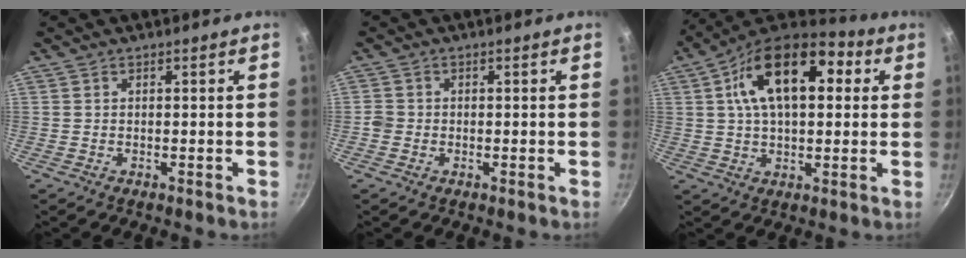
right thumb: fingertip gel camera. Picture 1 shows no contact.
{"total": 1.7, "force": [-0.7, 1.5, 0.5], "torque": [-0.005, 0.006, -0.015]}
{"total": 19.2, "force": [5.0, 10.9, 15.1], "torque": [-0.227, 0.019, 0.063]}